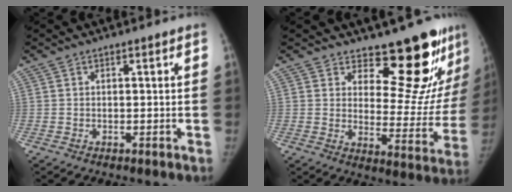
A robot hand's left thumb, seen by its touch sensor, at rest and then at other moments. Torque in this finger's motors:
{"motor_torque": [0.25, 0.43, 0.98, -0.32, 0.04]}